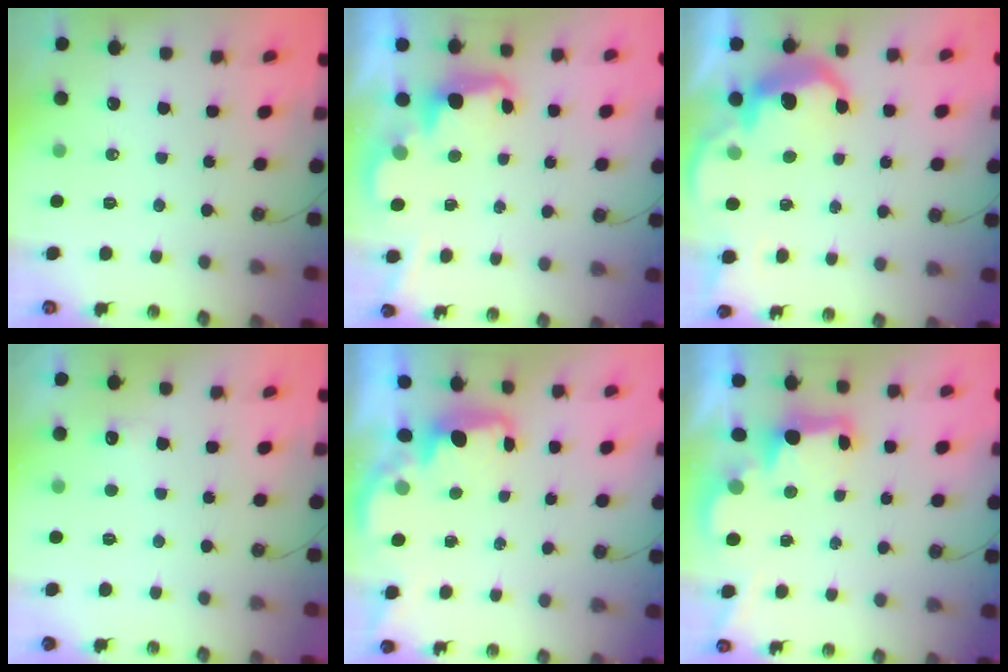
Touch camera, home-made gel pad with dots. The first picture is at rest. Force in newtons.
{"total": 2.5, "press": 2.4, "slide": 0.6}
{"total": 7.9, "press": 7.9, "slide": 0.6}
{"total": 2.5, "press": 2.3, "slide": 0.9}
{"total": 1.6, "press": 1.5, "slide": 0.7}
{"total": 3.0, "press": 2.9, "slide": 0.6}